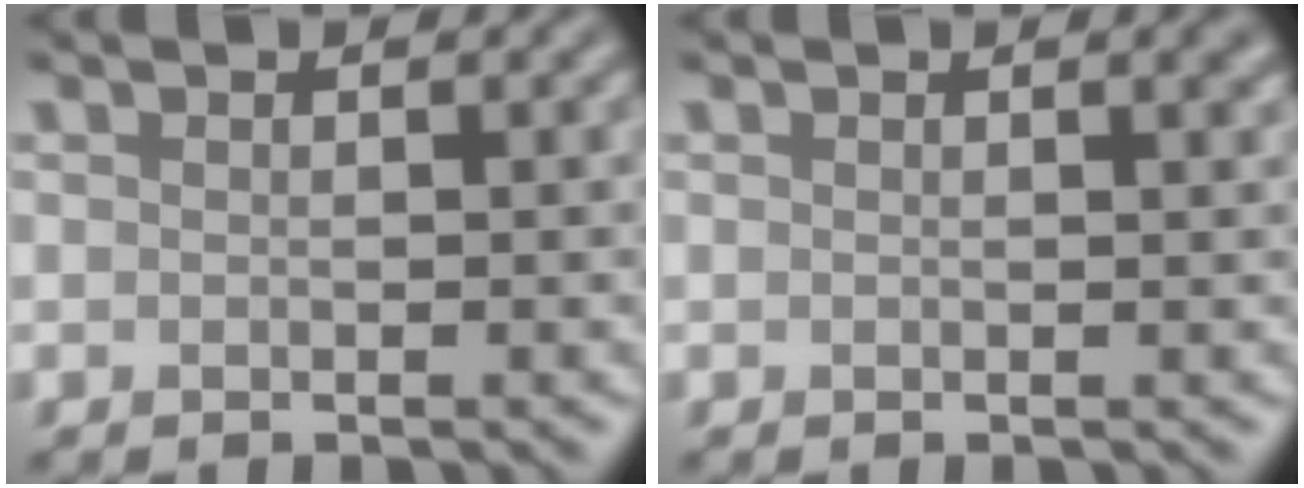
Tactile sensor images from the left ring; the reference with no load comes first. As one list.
[{"total": 1.0, "force": [0.5, 0.3, 0.8], "torque": [-0.005, 0.003, 0.008]}]